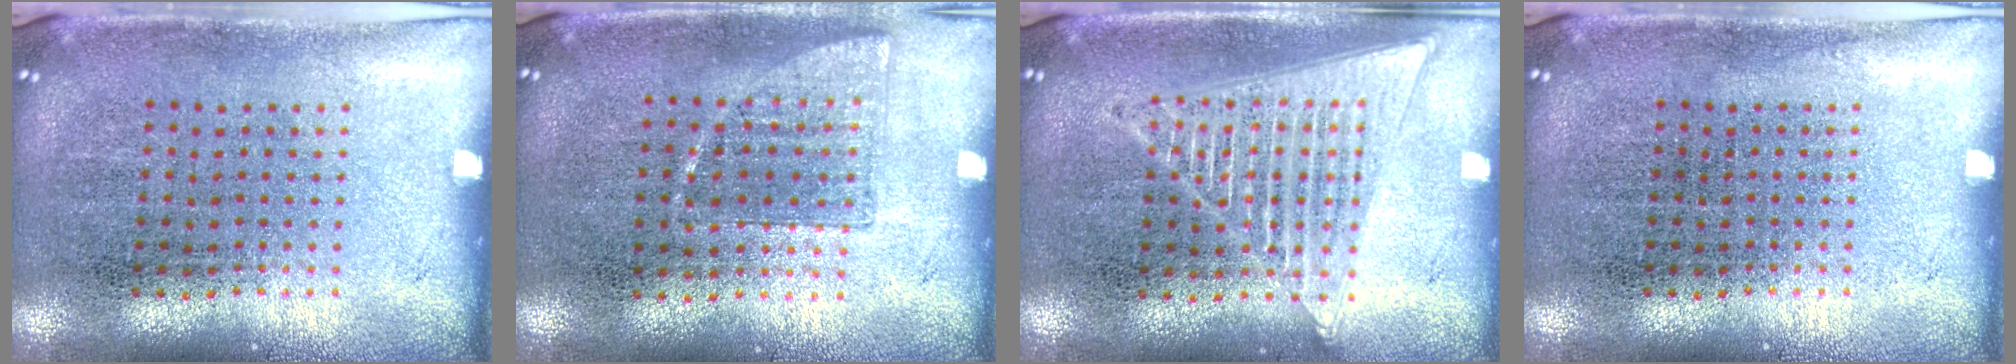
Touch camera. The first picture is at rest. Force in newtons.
{"total": 0.7, "press": 0.7, "slide": 0.3}
{"total": 1.5, "press": 1.5, "slide": 0.1}
{"total": 0.0}